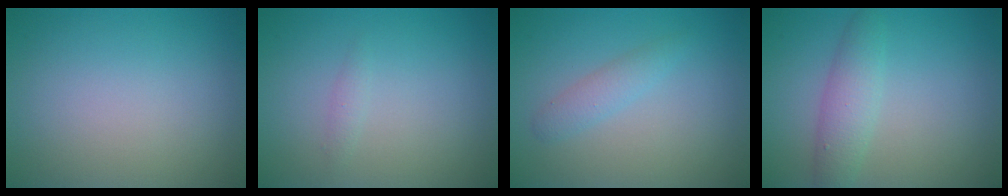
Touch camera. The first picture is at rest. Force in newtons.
{"total": 0.7, "press": 0.7, "slide": 0.0}
{"total": 1.6, "press": 1.6, "slide": 0.1}
{"total": 2.8, "press": 2.8, "slide": 0.0}